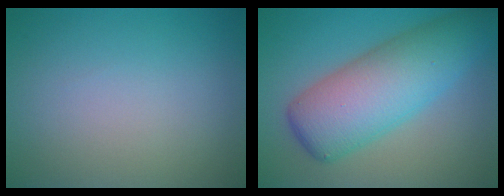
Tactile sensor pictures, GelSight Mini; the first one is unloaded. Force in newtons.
{"total": 8.9, "press": 8.9, "slide": 0.2}